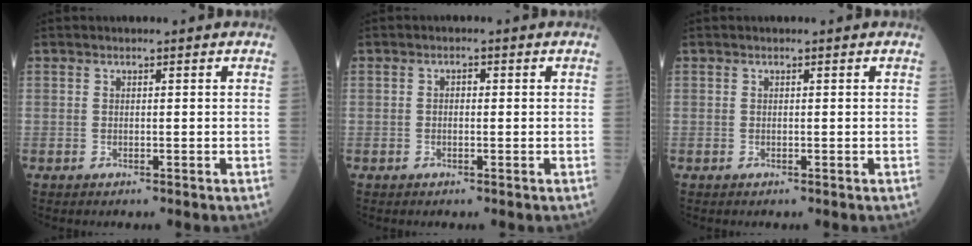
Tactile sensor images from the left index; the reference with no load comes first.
{"total": 1.0, "force": [0.0, 0.6, 0.8], "torque": [-0.012, 0.003, -0.003]}
{"total": 0.0}